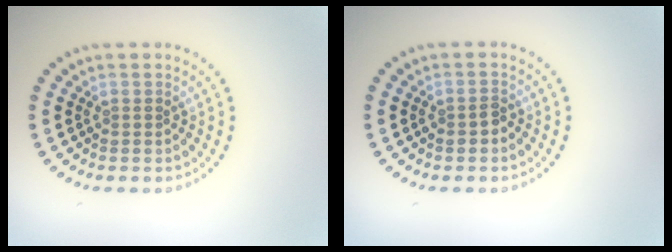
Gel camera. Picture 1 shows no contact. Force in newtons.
{"total": 1.2, "press": 1.1, "slide": 0.3}